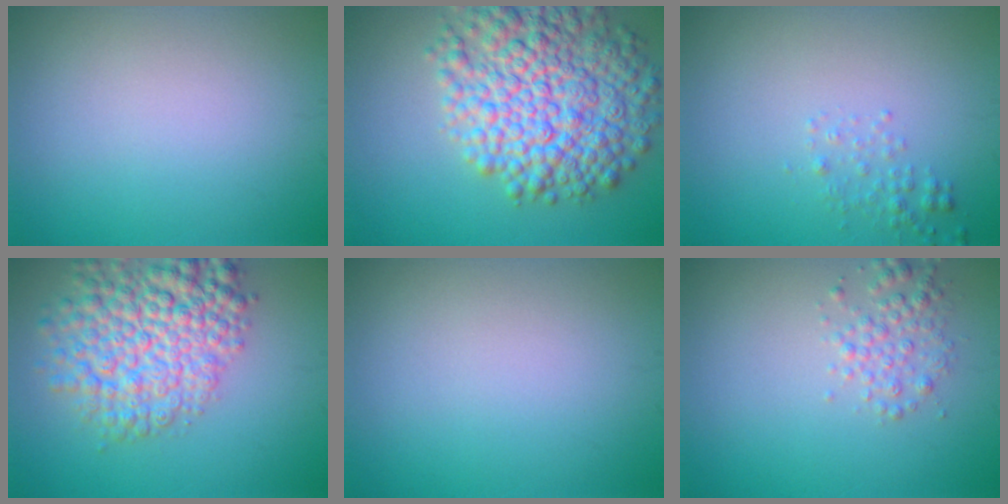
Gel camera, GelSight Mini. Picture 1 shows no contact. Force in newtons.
{"total": 11.1, "press": 11.1, "slide": 0.4}
{"total": 1.3, "press": 1.3, "slide": 0.1}
{"total": 8.4, "press": 8.4, "slide": 0.3}
{"total": 0.0}
{"total": 2.2, "press": 2.2, "slide": 0.0}